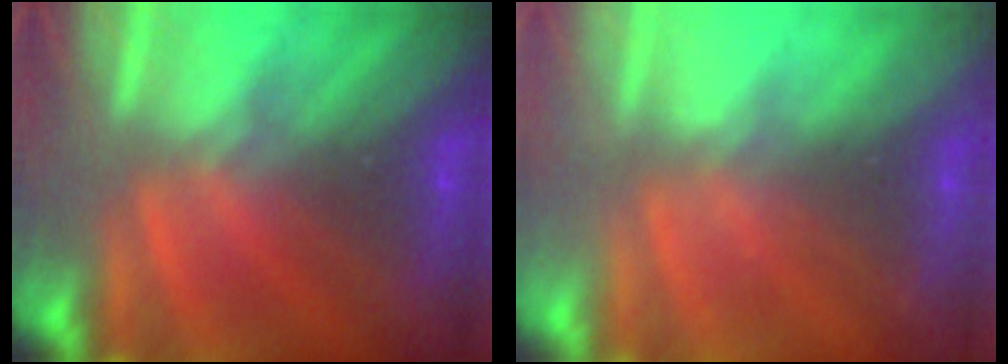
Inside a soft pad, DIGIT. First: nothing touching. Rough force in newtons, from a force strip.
{"total": 2.1}